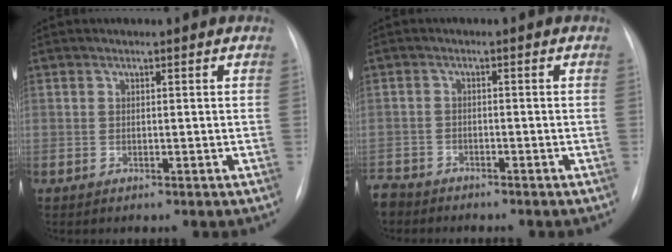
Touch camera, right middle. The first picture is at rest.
{"total": 4.9, "force": [-4.5, 1.8, 0.4], "torque": [-0.008, -0.012, -0.085]}